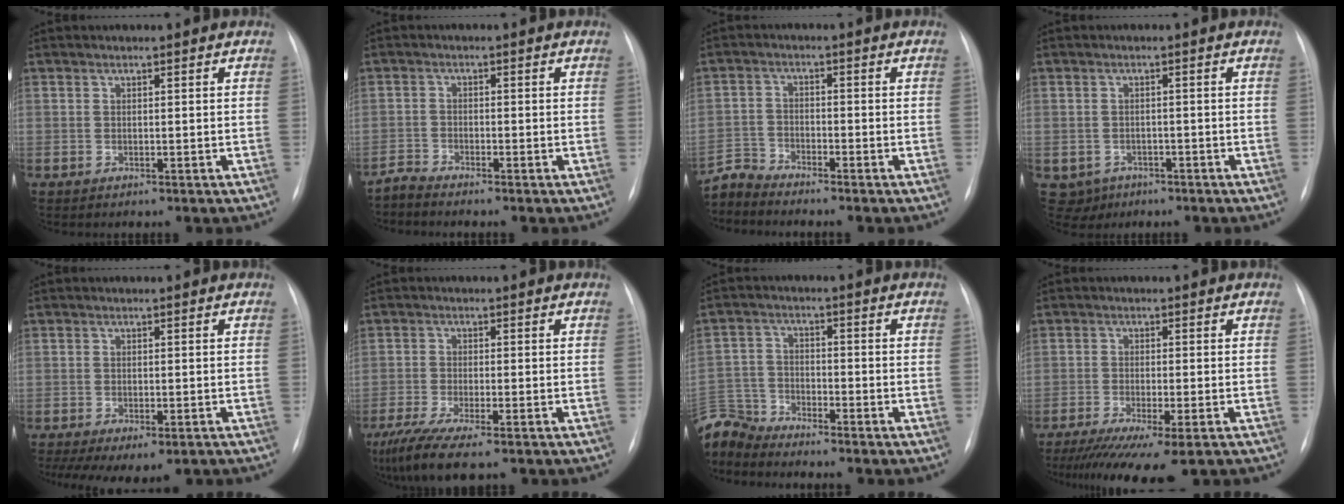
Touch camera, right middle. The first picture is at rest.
{"total": 1.9, "force": [-1.9, -0.3, -0.3], "torque": [0.011, -0.011, -0.042]}
{"total": 4.0, "force": [-3.9, -0.3, -0.7], "torque": [0.015, -0.015, -0.078]}
{"total": 4.0, "force": [-2.1, 3.3, 0.5], "torque": [-0.008, 0.006, -0.027]}
{"total": 10.1, "force": [-6.6, 4.4, 6.2], "torque": [-0.109, -0.007, -0.090]}
{"total": 9.6, "force": [-7.0, 1.6, 6.4], "torque": [-0.119, -0.023, -0.119]}
{"total": 7.7, "force": [-7.7, 0.9, 0.2], "torque": [-0.014, 0.006, -0.156]}
{"total": 11.9, "force": [-8.5, 1.7, 8.1], "torque": [-0.136, -0.031, -0.136]}